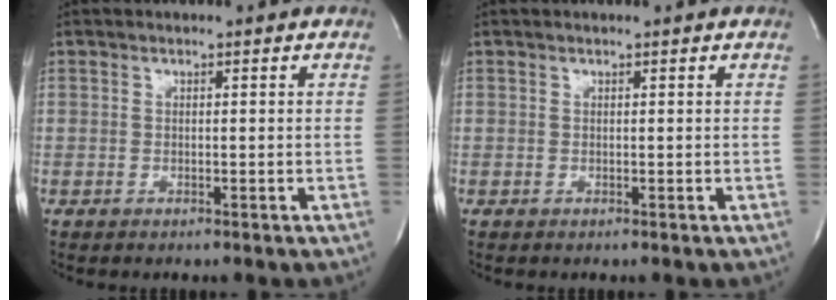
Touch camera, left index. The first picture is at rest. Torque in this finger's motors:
{"motor_torque": [0.09, -0.01, -0.06, -0.01]}